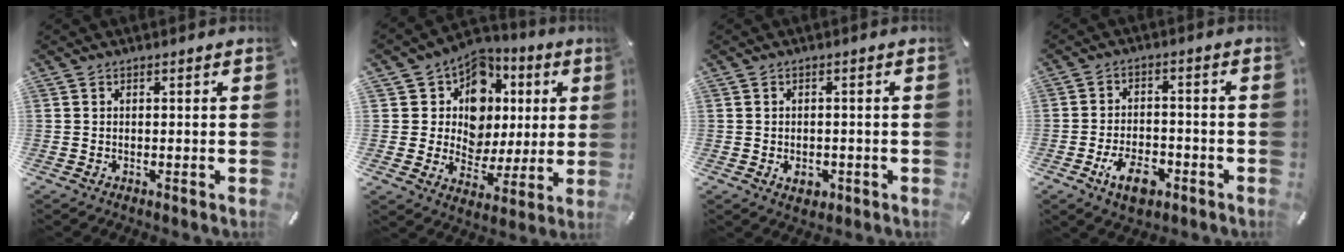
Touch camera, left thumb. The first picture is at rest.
{"total": 11.5, "force": [3.9, 10.4, 3.1], "torque": [-0.054, -0.041, 0.083]}
{"total": 3.2, "force": [-1.1, 2.6, 1.6], "torque": [-0.018, 0.001, -0.019]}
{"total": 8.3, "force": [-4.1, 4.7, 5.4], "torque": [-0.098, 0.014, -0.073]}